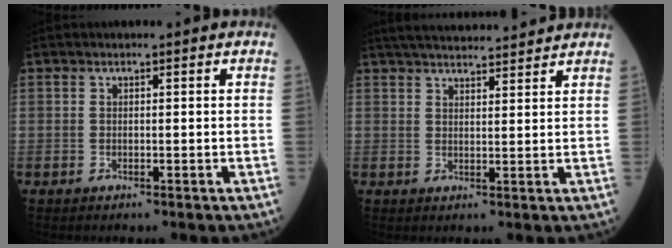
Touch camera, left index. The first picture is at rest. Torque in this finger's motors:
{"motor_torque": [0.33, -0.59, 0.00, 0.02]}